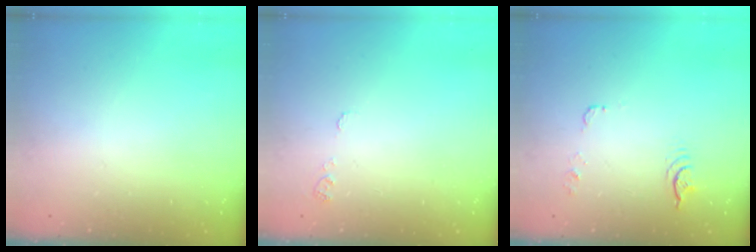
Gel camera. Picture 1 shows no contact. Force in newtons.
{"total": 5.3, "press": 5.2, "slide": 0.5}
{"total": 14.8, "press": 7.2, "slide": 12.9}